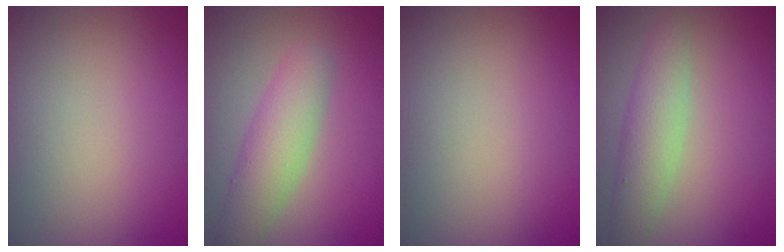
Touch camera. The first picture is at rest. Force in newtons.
{"total": 4.8, "press": 4.8, "slide": 0.2}
{"total": 0.0}
{"total": 4.0, "press": 4.0, "slide": 0.1}